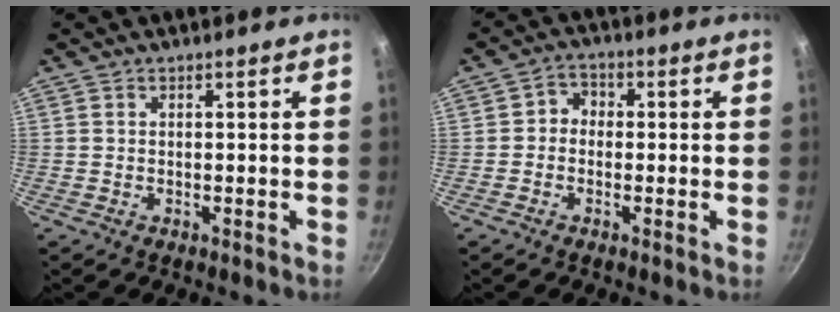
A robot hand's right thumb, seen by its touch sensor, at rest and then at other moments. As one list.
[{"total": 3.3, "force": [-0.4, 2.9, 1.6], "torque": [-0.008, 0.011, -0.020]}]